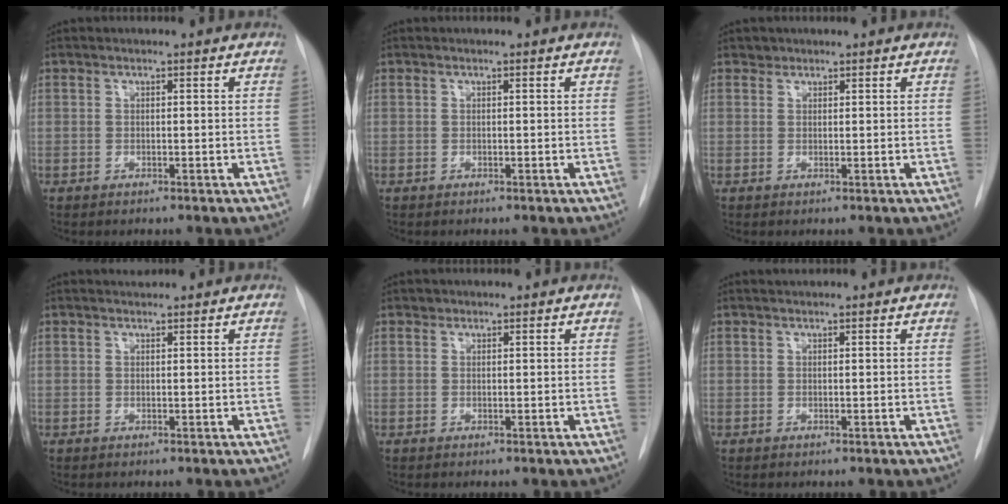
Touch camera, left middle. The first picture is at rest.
{"total": 0.0}
{"total": 0.9, "force": [0.7, 0.5, -0.1], "torque": [0.005, 0.003, 0.009]}
{"total": 0.9, "force": [0.9, 0.2, 0.0], "torque": [-0.010, 0.007, 0.017]}
{"total": 0.6, "force": [0.4, 0.3, -0.1], "torque": [0.002, 0.002, 0.006]}
{"total": 0.5, "force": [0.5, 0.0, 0.1], "torque": [-0.007, 0.008, 0.012]}